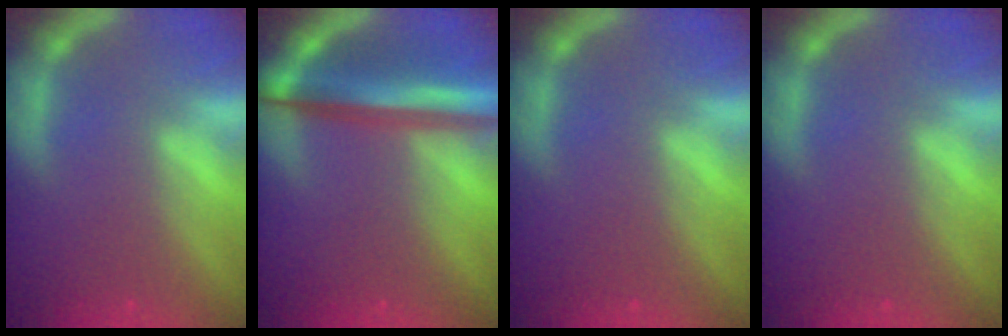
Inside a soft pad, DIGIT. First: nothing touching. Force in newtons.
{"total": 8.1}
{"total": 0.0}
{"total": 0.0}